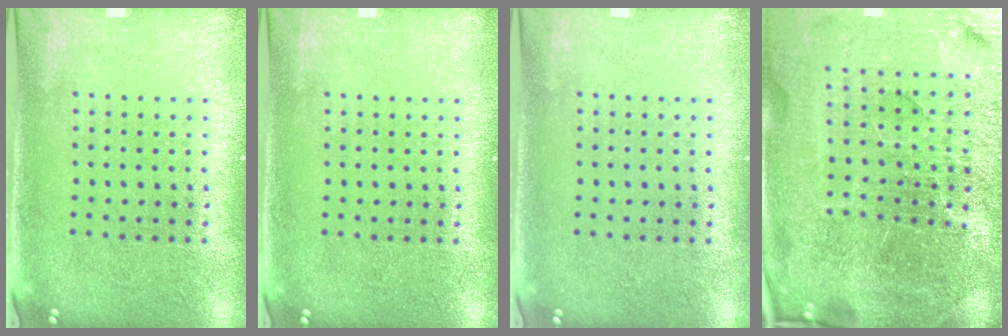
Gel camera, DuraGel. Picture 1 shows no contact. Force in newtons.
{"total": 0.0}
{"total": 0.0}
{"total": 7.2, "press": 6.2, "slide": 3.5}